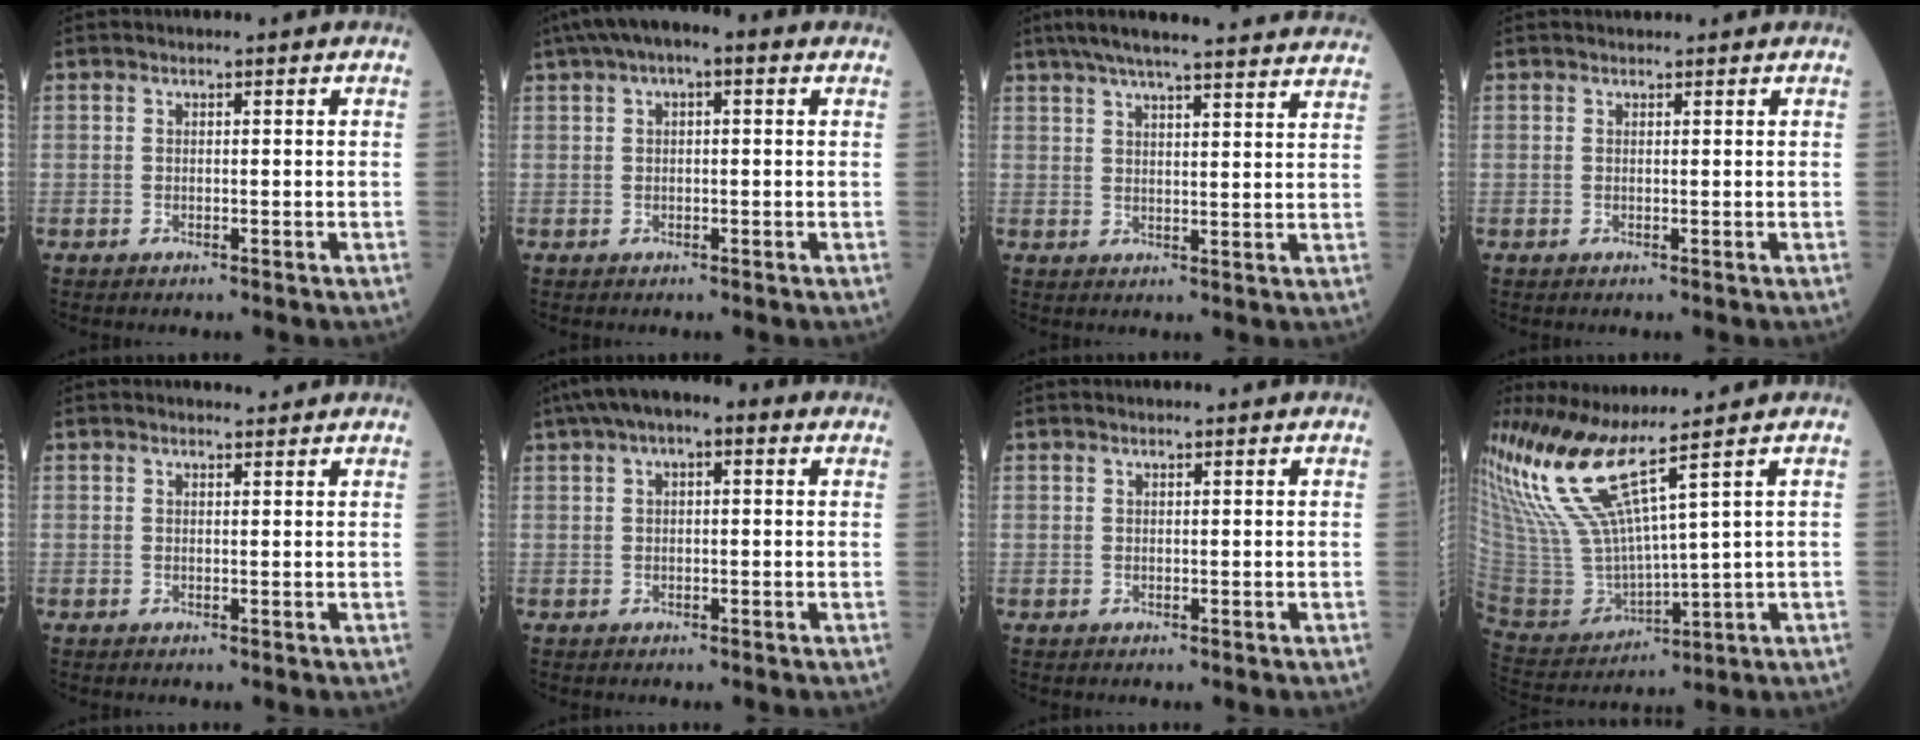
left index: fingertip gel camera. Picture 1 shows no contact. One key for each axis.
{"total": 7.0, "fx": 3.6, "fy": 2.4, "fz": 5.5, "tx": -0.100, "ty": 0.042, "tz": 0.051}
{"total": 24.7, "fx": 22.2, "fy": 1.7, "fz": 10.6, "tx": -0.164, "ty": 0.008, "tz": 0.279}
{"total": 1.2, "fx": 1.1, "fy": 0.3, "fz": 0.3, "tx": -0.008, "ty": 0.018, "tz": 0.017}
{"total": 1.8, "fx": 1.8, "fy": 0.2, "fz": 0.2, "tx": -0.005, "ty": 0.002, "tz": 0.023}
{"total": 7.8, "fx": 4.2, "fy": 2.9, "fz": 6.0, "tx": -0.108, "ty": 0.045, "tz": 0.061}
{"total": 0.6, "fx": 0.6, "fy": 0.2, "fz": 0.0, "tx": -0.010, "ty": 0.006, "tz": 0.010}
{"total": 13.7, "fx": 9.3, "fy": -1.1, "fz": 9.9, "tx": -0.221, "ty": -0.011, "tz": 0.195}